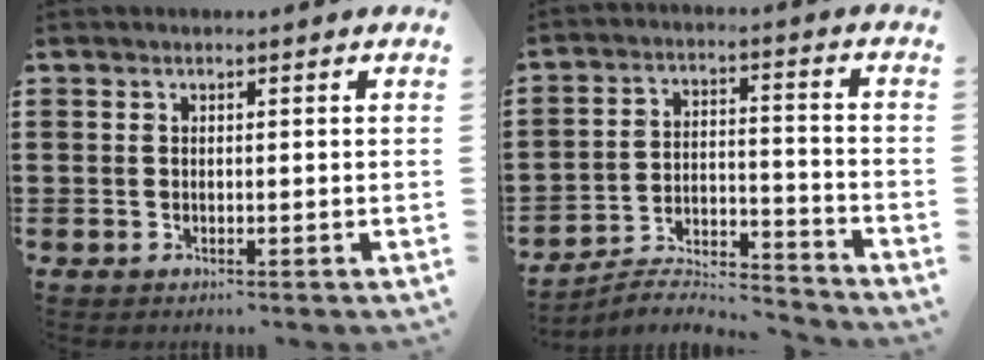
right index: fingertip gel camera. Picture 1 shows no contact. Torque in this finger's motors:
{"motor_torque": [0.09, 1.16, -1.05, -0.21]}